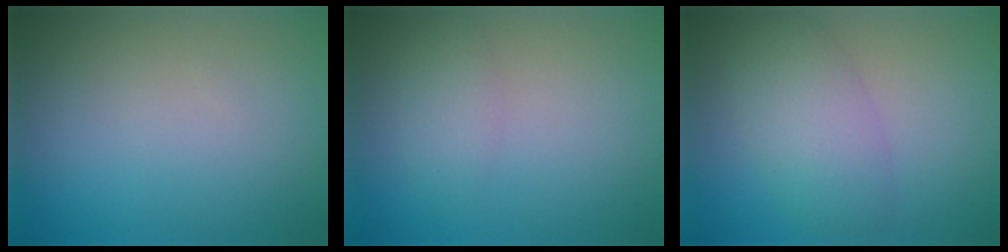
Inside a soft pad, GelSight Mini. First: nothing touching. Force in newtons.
{"total": 1.8, "press": 1.8, "slide": 0.1}
{"total": 4.4, "press": 4.4, "slide": 0.1}